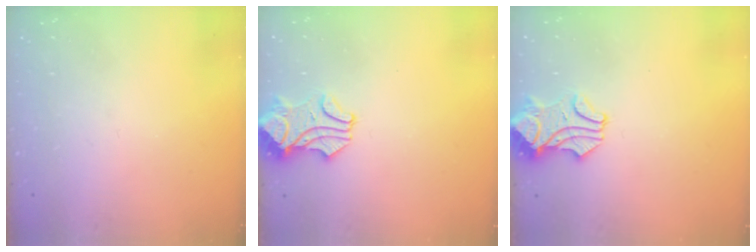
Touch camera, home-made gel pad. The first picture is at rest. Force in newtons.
{"total": 0.0}
{"total": 0.0}